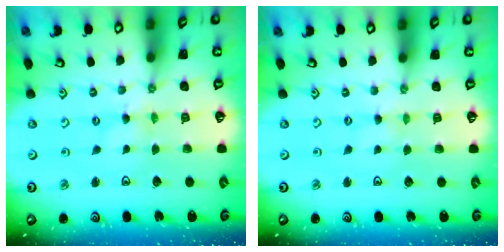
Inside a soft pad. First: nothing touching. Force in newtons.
{"total": 0.0}